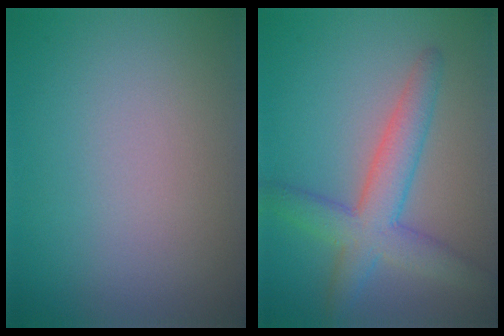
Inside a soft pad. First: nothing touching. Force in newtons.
{"total": 4.8, "press": 4.8, "slide": 0.2}